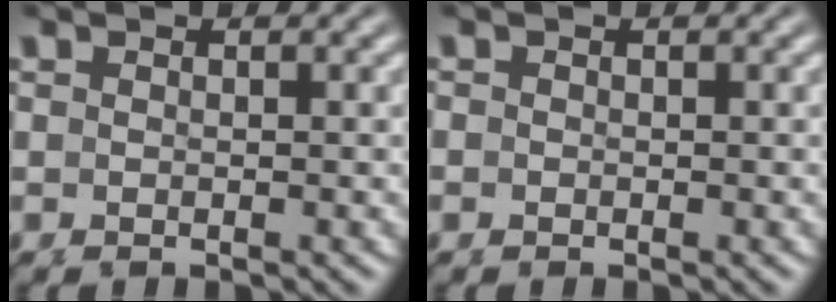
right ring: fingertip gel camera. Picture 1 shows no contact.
{"total": 0.5, "force": [0.0, 0.5, 0.0], "torque": [0.006, 0.008, -0.006]}